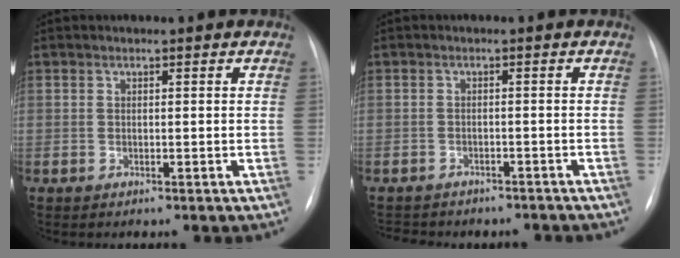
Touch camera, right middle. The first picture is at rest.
{"total": 9.2, "force": [-7.9, 3.8, 2.6], "torque": [-0.053, 0.007, -0.094]}